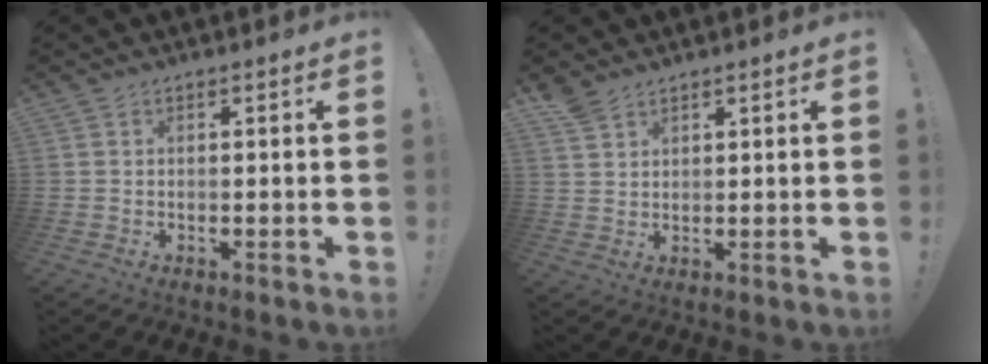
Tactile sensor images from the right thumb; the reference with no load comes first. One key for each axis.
{"total": 3.7, "fx": 3.1, "fy": 1.6, "fz": 1.3, "tx": -0.016, "ty": -0.020, "tz": 0.059}